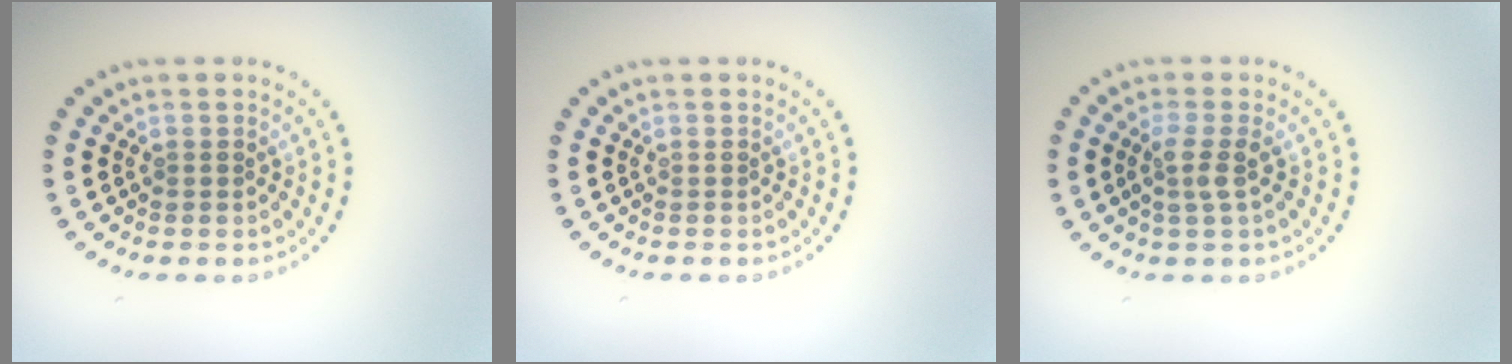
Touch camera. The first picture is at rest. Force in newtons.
{"total": 0.0}
{"total": 1.7, "press": 1.4, "slide": 1.0}